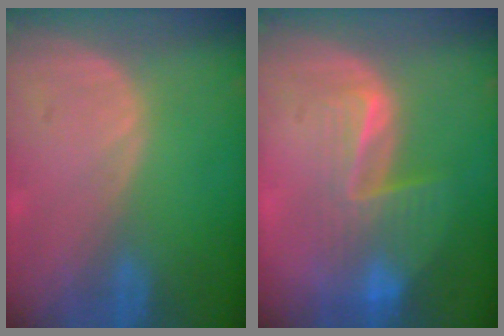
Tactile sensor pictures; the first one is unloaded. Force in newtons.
{"total": 8.1, "press": 7.0, "slide": 4.0}